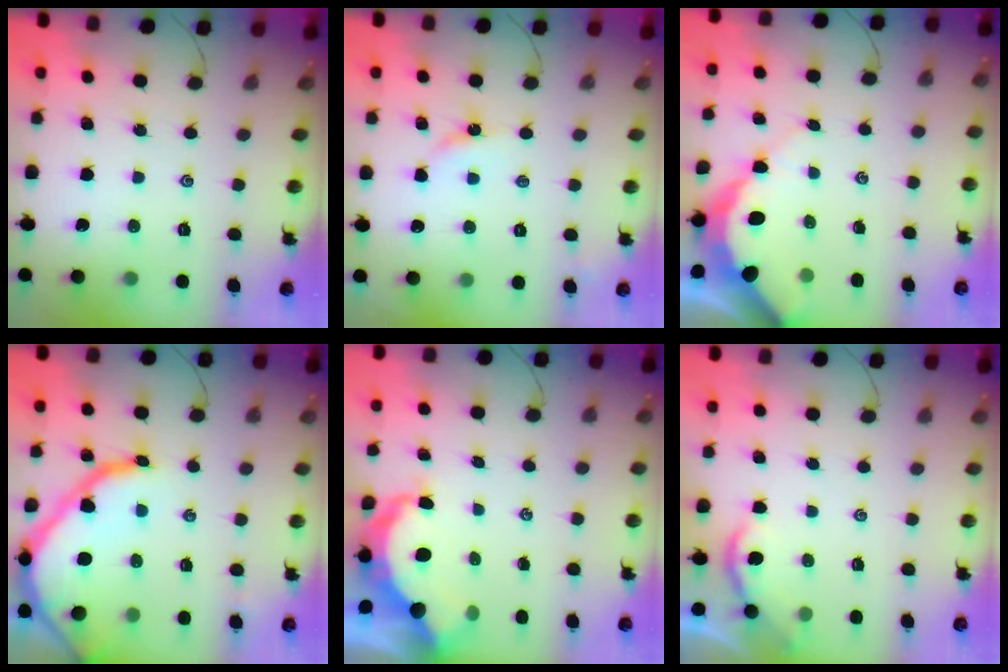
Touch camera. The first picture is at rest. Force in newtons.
{"total": 3.5, "press": 3.5, "slide": 0.3}
{"total": 7.0, "press": 7.0, "slide": 0.7}
{"total": 15.6, "press": 15.5, "slide": 1.6}
{"total": 7.9, "press": 7.8, "slide": 1.0}
{"total": 1.7, "press": 1.7, "slide": 0.3}